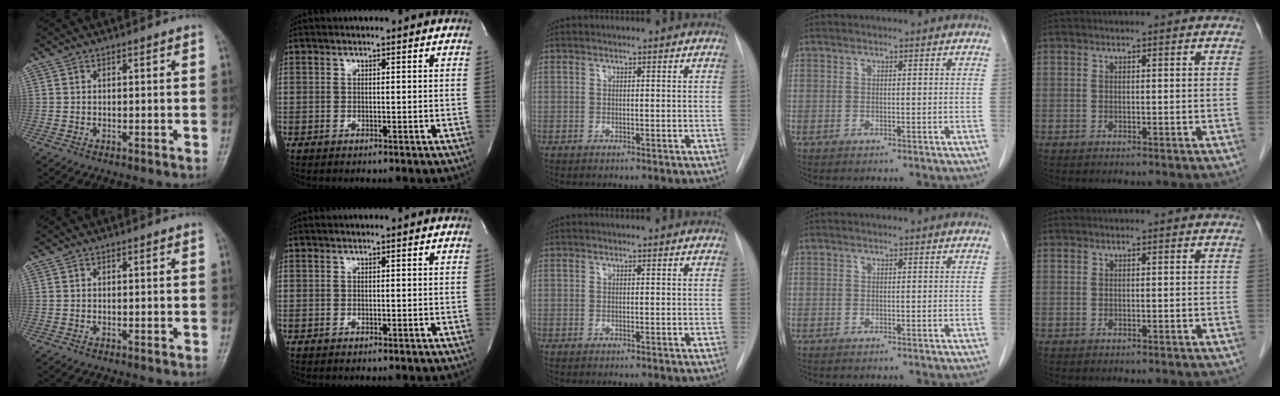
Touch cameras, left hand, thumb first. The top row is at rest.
{}